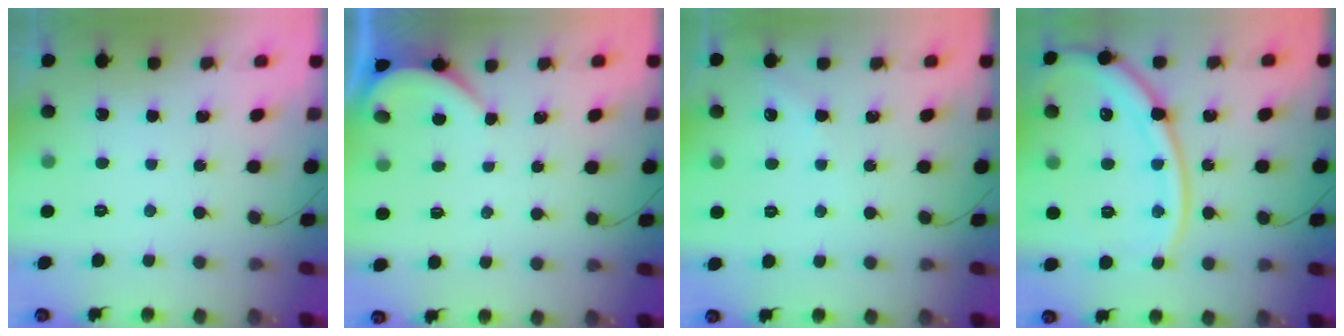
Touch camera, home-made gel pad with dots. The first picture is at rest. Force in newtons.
{"total": 1.6, "press": 1.5, "slide": 0.2}
{"total": 3.0, "press": 3.0, "slide": 0.4}
{"total": 17.2, "press": 17.1, "slide": 1.8}